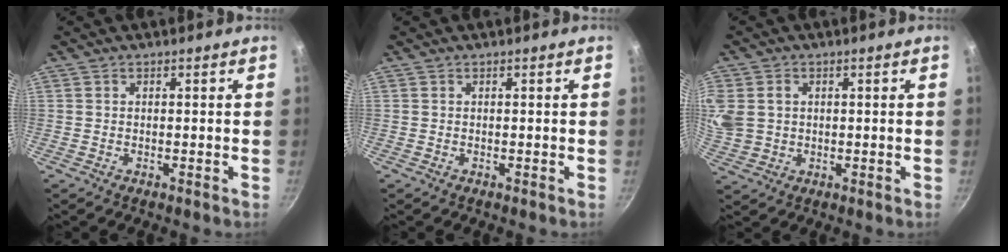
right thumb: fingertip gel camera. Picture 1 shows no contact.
{"total": 0.0}
{"total": 10.8, "force": [1.7, 9.0, 5.7], "torque": [-0.137, 0.010, 0.040]}